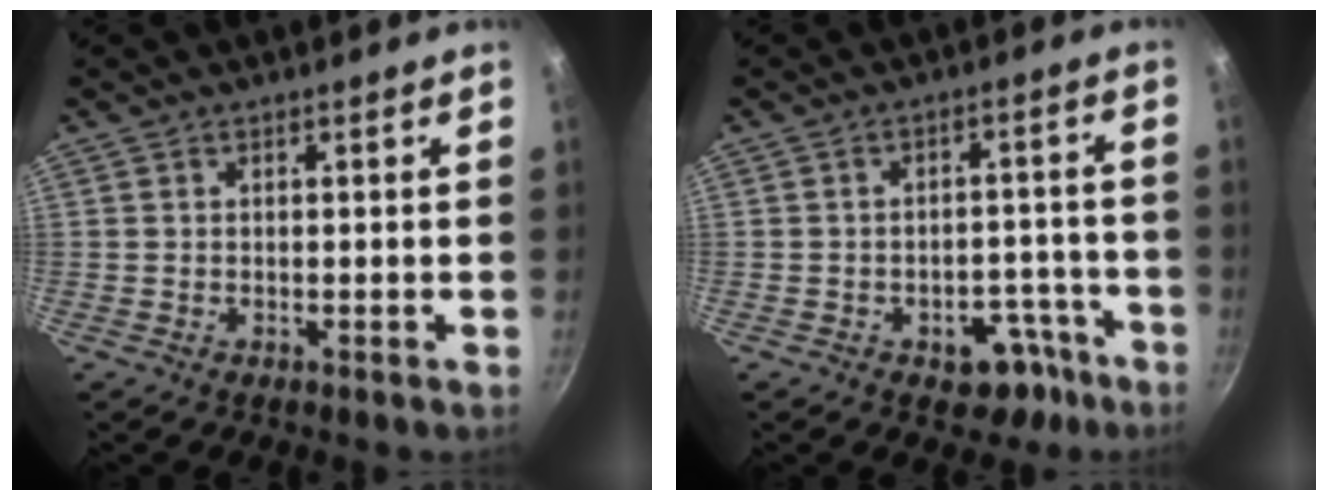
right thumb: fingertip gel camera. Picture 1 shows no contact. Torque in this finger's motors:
{"motor_torque": [2.77, 2.24, 0.44, -0.96, -0.04]}